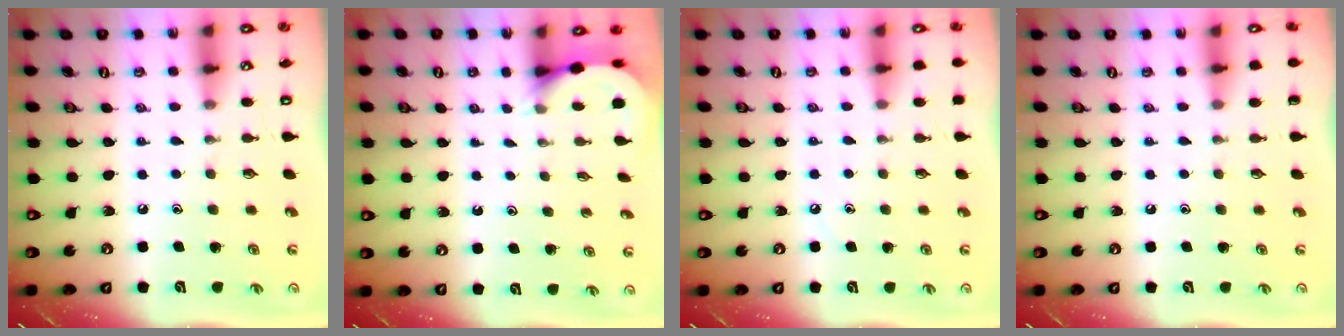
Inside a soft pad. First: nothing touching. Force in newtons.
{"total": 3.0, "press": 3.0, "slide": 0.2}
{"total": 2.3, "press": 2.2, "slide": 0.4}
{"total": 0.0}